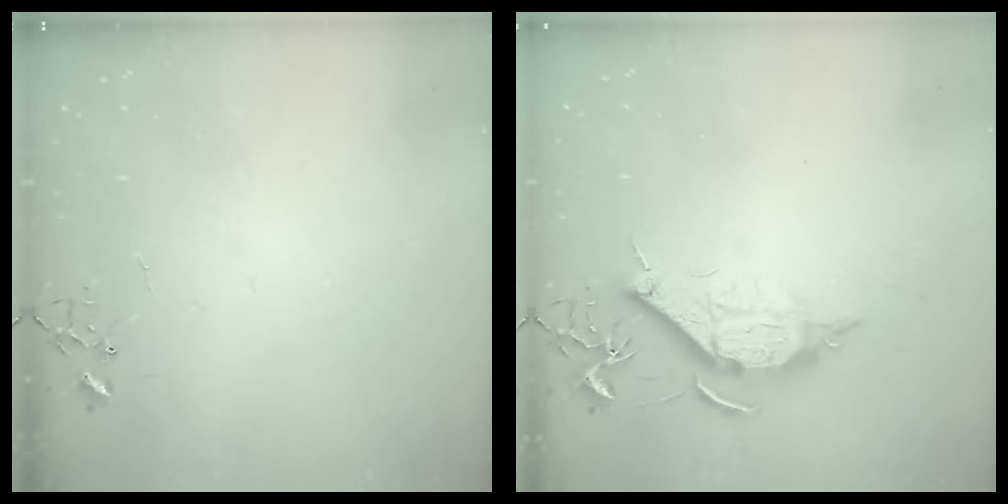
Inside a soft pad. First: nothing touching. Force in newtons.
{"total": 10.1, "press": 10.0, "slide": 0.8}